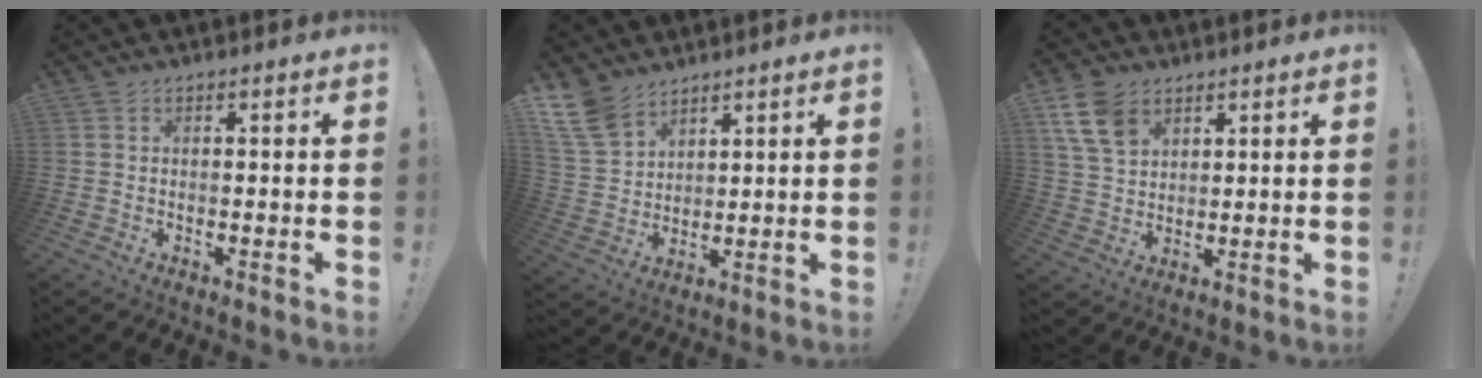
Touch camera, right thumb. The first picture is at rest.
{"total": 10.2, "force": [7.6, 5.6, 3.9], "torque": [-0.087, -0.046, 0.151]}
{"total": 10.7, "force": [5.9, 7.2, 5.3], "torque": [-0.105, -0.020, 0.118]}